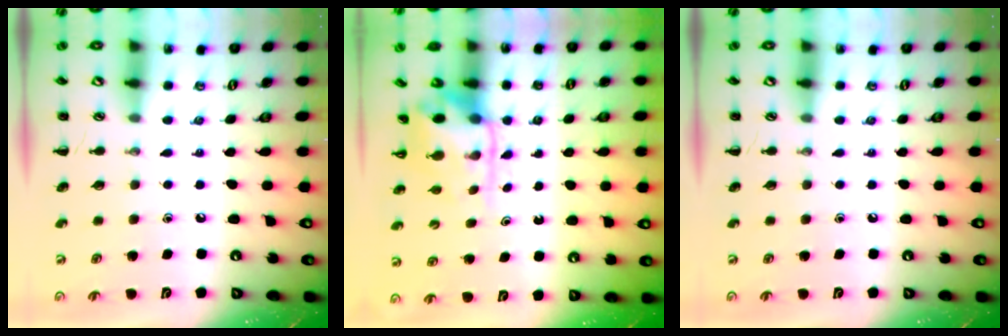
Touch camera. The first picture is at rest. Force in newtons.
{"total": 3.8, "press": 3.7, "slide": 0.7}
{"total": 0.0}